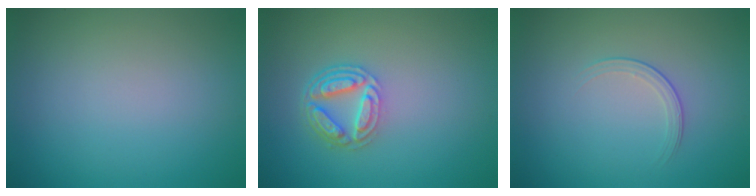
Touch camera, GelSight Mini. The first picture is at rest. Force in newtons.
{"total": 4.1, "press": 3.2, "slide": 2.6}
{"total": 1.5, "press": 0.7, "slide": 1.4}